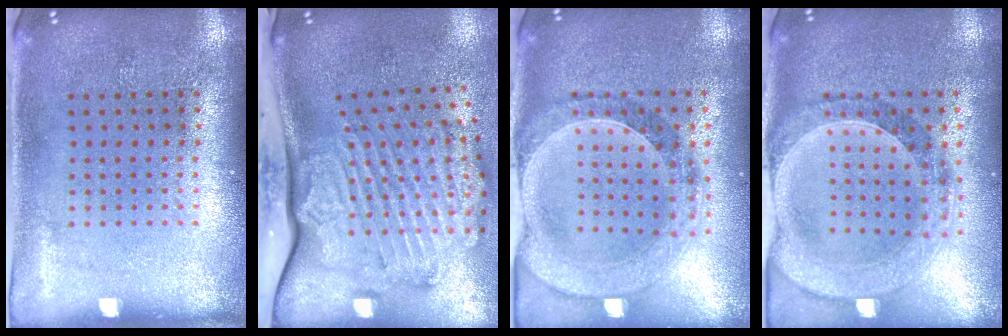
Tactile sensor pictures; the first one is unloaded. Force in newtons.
{"total": 3.5, "press": 2.5, "slide": 2.5}
{"total": 1.5, "press": 1.4, "slide": 0.3}
{"total": 1.5, "press": 1.4, "slide": 0.4}